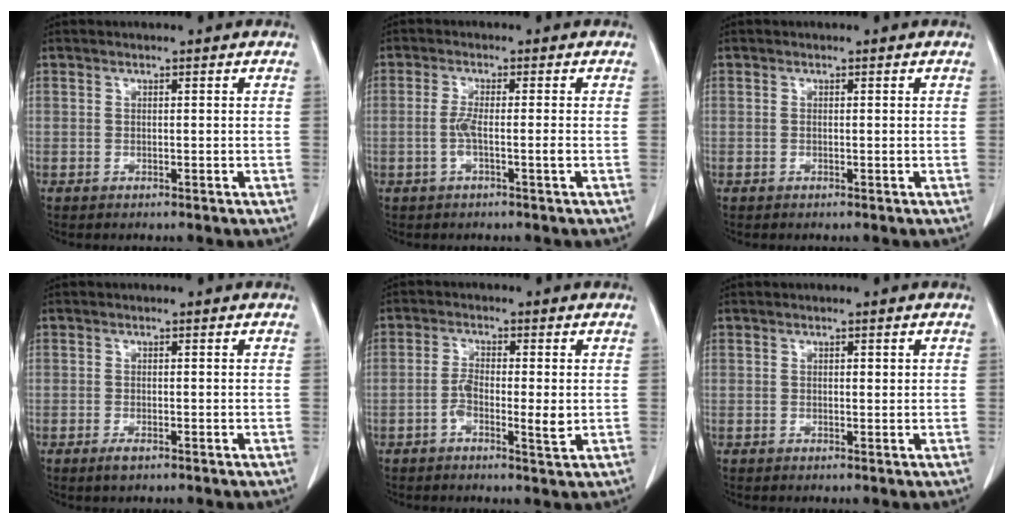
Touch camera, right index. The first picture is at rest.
{"total": 2.9, "force": [-0.8, -0.2, 2.8], "torque": [-0.059, 0.000, -0.017]}
{"total": 0.0}
{"total": 1.3, "force": [-0.9, 0.3, 1.0], "torque": [-0.024, -0.004, -0.013]}
{"total": 4.6, "force": [-0.9, 1.2, 4.4], "torque": [-0.083, -0.001, -0.016]}
{"total": 0.9, "force": [0.3, 0.3, 0.8], "torque": [-0.010, 0.001, 0.003]}